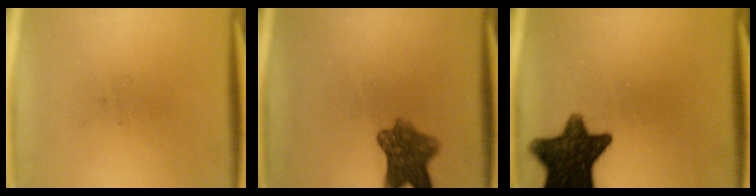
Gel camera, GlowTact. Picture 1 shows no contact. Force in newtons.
{"total": 7.3}
{"total": 12.8}